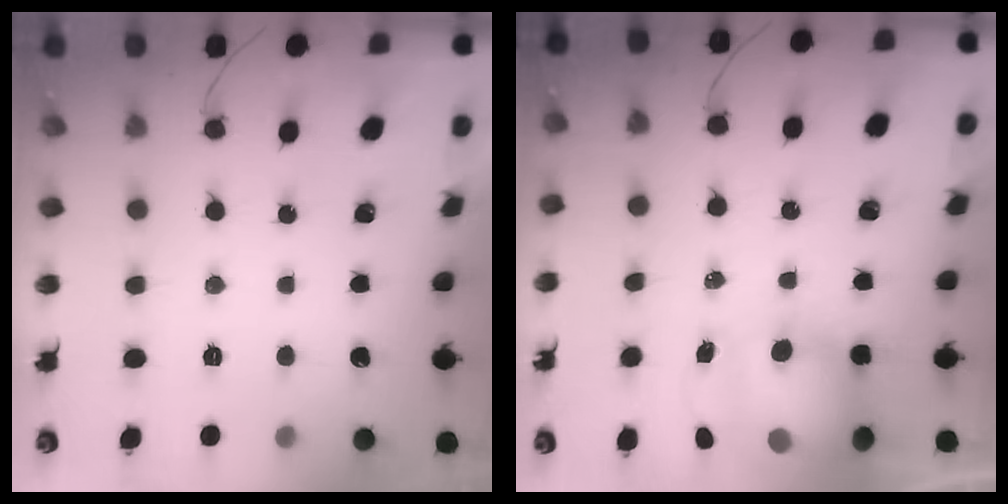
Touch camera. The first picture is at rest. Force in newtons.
{"total": 11.3, "press": 10.9, "slide": 2.9}